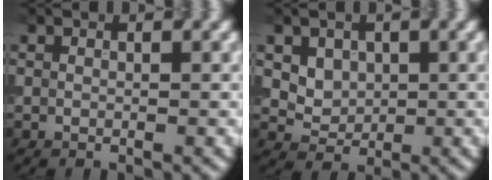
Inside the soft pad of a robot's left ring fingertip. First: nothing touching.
{"total": 2.9, "force": [1.2, 2.3, 1.4], "torque": [-0.033, -0.007, 0.043]}